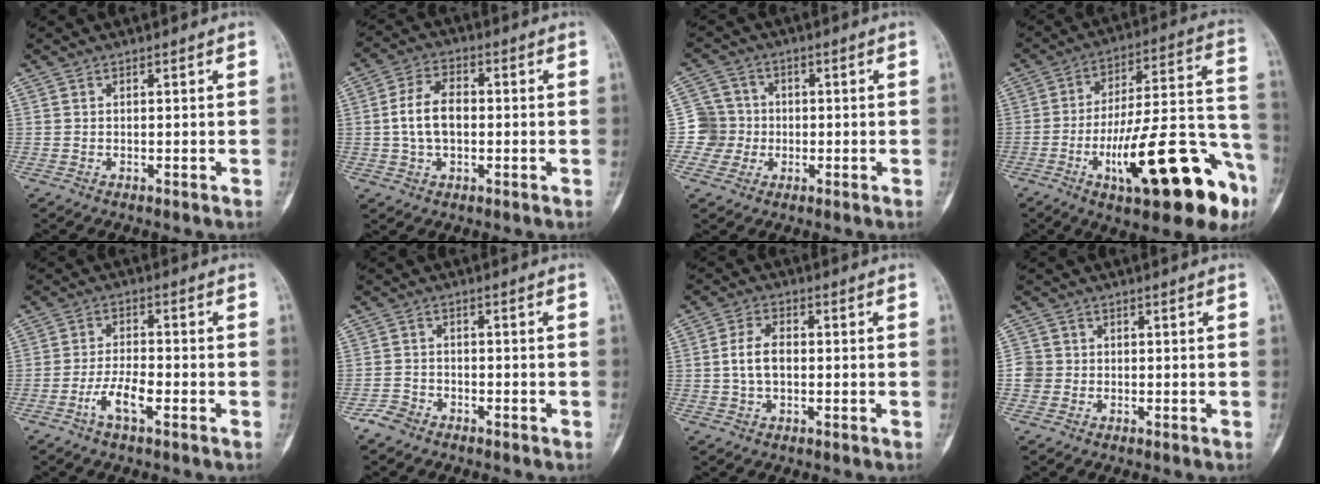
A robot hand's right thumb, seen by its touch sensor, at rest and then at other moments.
{"total": 8.1, "force": [-0.3, 5.0, 6.3], "torque": [-0.113, 0.018, -0.013]}
{"total": 6.2, "force": [-1.0, 6.1, 0.0], "torque": [0.043, 0.017, -0.029]}
{"total": 26.9, "force": [-11.6, 7.8, 23.0], "torque": [-0.300, 0.064, -0.167]}
{"total": 5.8, "force": [-2.7, 1.9, 4.8], "torque": [-0.096, 0.017, -0.052]}
{"total": 3.3, "force": [-2.5, 2.0, 0.7], "torque": [-0.013, 0.014, -0.050]}
{"total": 5.5, "force": [-0.3, 3.3, 4.4], "torque": [-0.085, 0.015, -0.011]}
{"total": 3.1, "force": [-0.5, 3.0, 0.5], "torque": [0.014, 0.009, -0.018]}